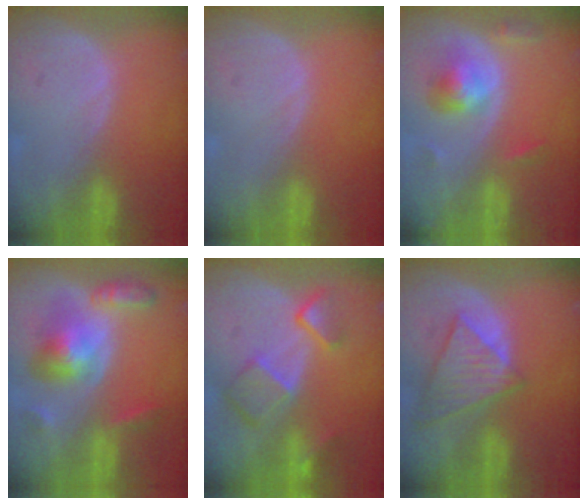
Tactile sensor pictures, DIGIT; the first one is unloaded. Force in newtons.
{"total": 0.0}
{"total": 5.7, "press": 5.3, "slide": 1.9}
{"total": 8.2, "press": 8.2, "slide": 0.6}
{"total": 7.9, "press": 6.8, "slide": 3.9}
{"total": 8.4, "press": 7.4, "slide": 4.1}